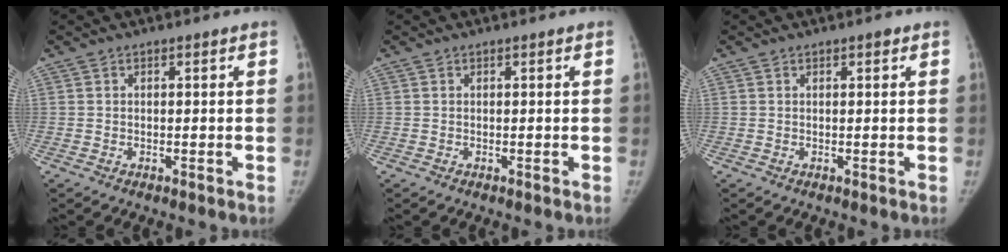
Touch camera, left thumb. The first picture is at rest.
{"total": 0.0}
{"total": 0.7, "force": [0.4, 0.3, 0.5], "torque": [-0.004, 0.000, 0.004]}